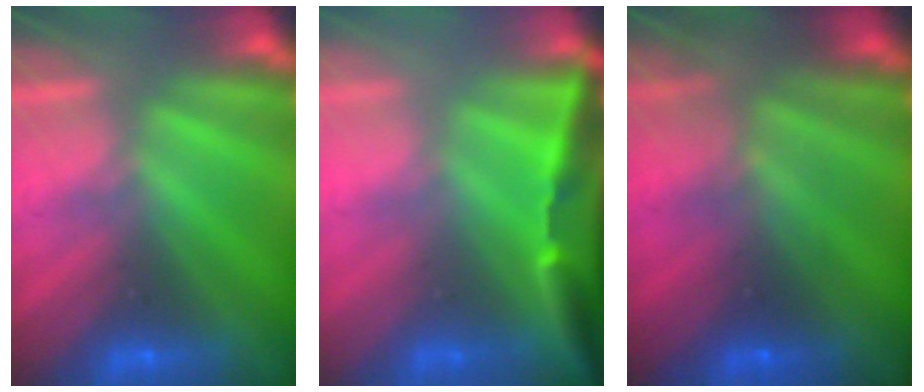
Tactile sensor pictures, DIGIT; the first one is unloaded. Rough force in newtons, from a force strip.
{"total": 3.7}
{"total": 8.7}